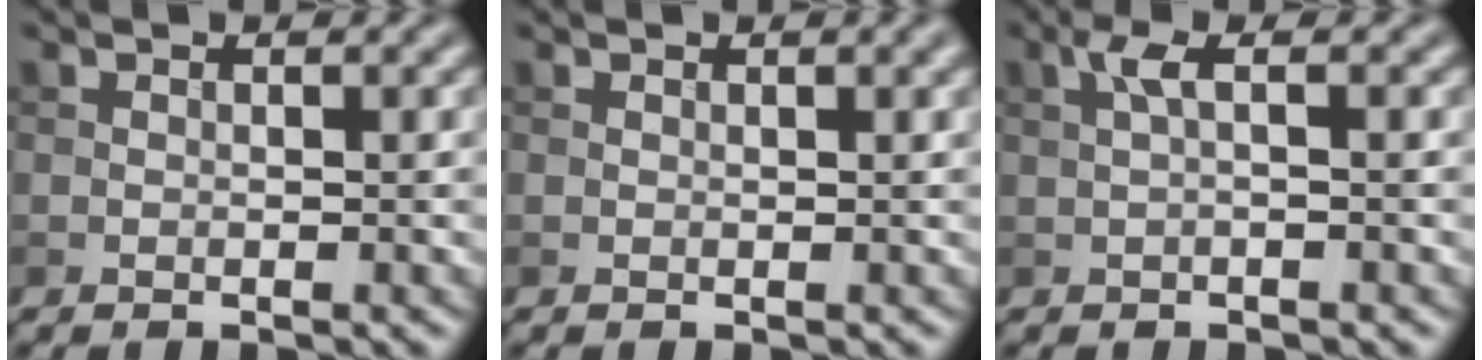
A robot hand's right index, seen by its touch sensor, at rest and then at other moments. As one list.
[{"total": 0.9, "force": [0.6, 0.2, 0.7], "torque": [-0.009, 0.003, 0.010]}, {"total": 1.8, "force": [0.4, 0.3, 1.7], "torque": [-0.037, 0.006, 0.005]}]